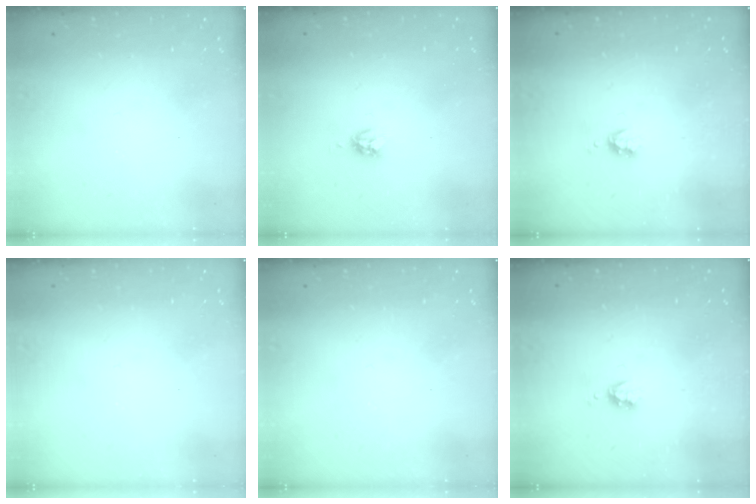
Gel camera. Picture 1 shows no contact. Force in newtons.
{"total": 4.2, "press": 4.2, "slide": 0.1}
{"total": 3.4, "press": 3.3, "slide": 0.5}
{"total": 0.0}
{"total": 0.0}
{"total": 3.4, "press": 3.3, "slide": 0.5}